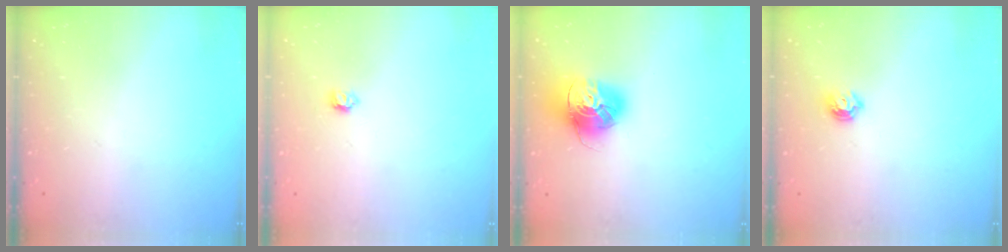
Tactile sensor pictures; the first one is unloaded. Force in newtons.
{"total": 4.0, "press": 3.9, "slide": 0.6}
{"total": 16.2, "press": 16.1, "slide": 1.8}
{"total": 6.6, "press": 6.6, "slide": 1.0}